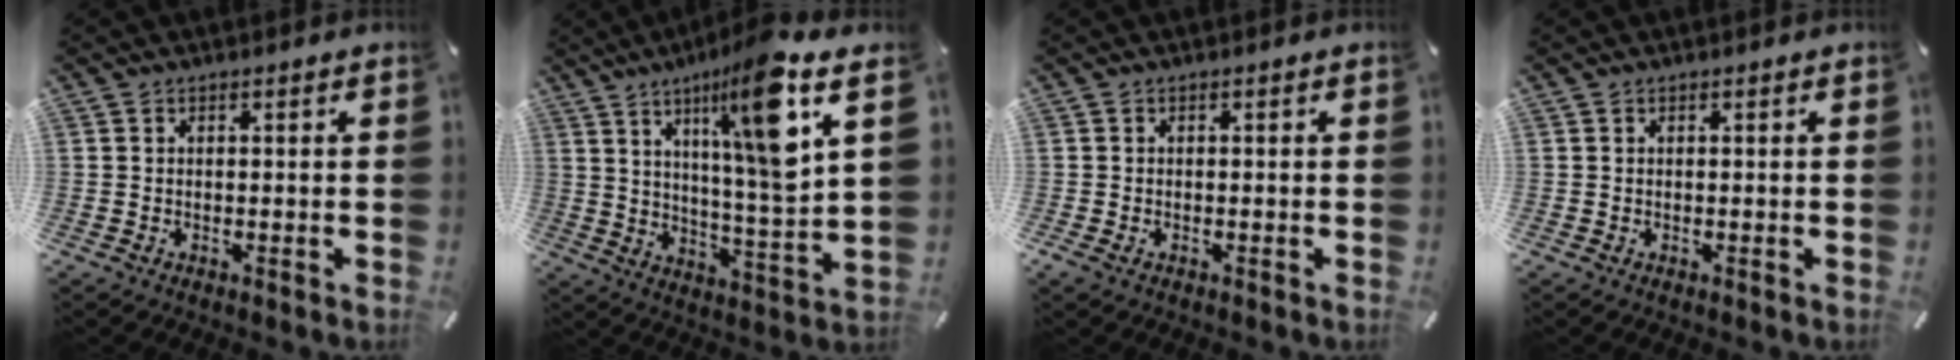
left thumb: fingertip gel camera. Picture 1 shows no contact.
{"total": 17.5, "force": [9.1, 2.7, 14.7], "torque": [-0.239, -0.044, 0.135]}
{"total": 0.8, "force": [-0.4, 0.5, 0.4], "torque": [-0.008, 0.001, -0.008]}
{"total": 0.0}